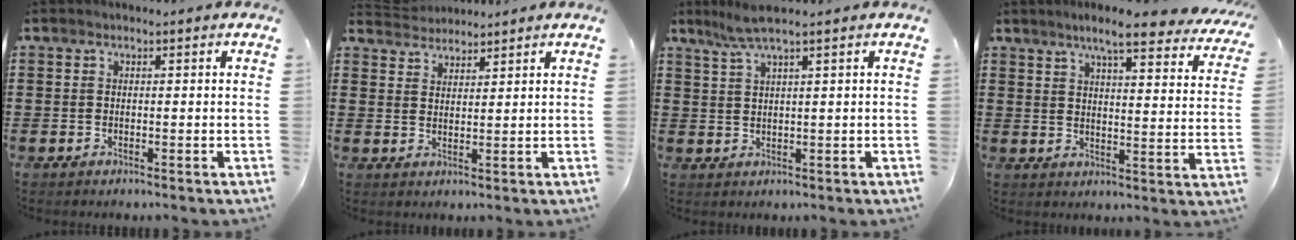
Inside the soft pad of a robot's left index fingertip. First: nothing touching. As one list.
[{"total": 3.7, "force": [3.6, 0.7, 0.2], "torque": [-0.017, -0.007, 0.069]}, {"total": 3.6, "force": [2.3, -0.3, 2.8], "torque": [-0.059, 0.001, 0.042]}, {"total": 8.0, "force": [6.5, 0.4, 4.7], "torque": [-0.095, -0.025, 0.109]}]